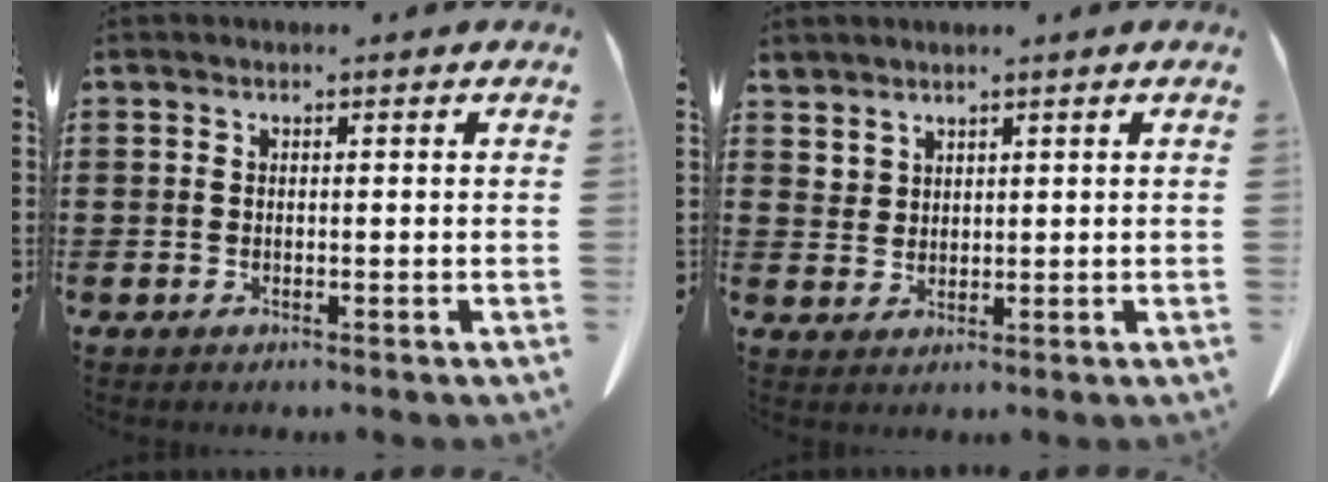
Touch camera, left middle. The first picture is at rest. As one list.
[{"total": 2.8, "force": [2.5, 1.2, 0.1], "torque": [-0.011, -0.003, 0.051]}]